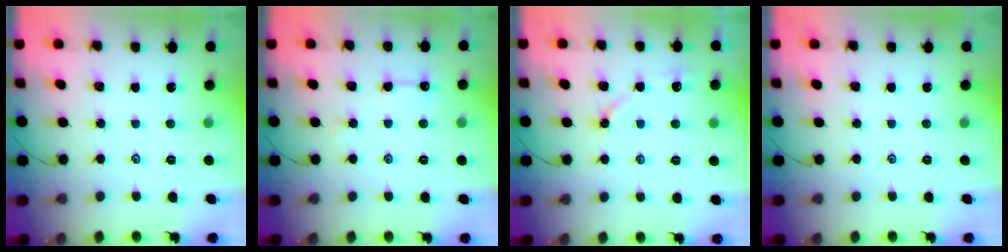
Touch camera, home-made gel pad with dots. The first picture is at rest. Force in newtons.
{"total": 3.0, "press": 3.0, "slide": 0.4}
{"total": 5.0, "press": 5.0, "slide": 0.7}
{"total": 0.0}